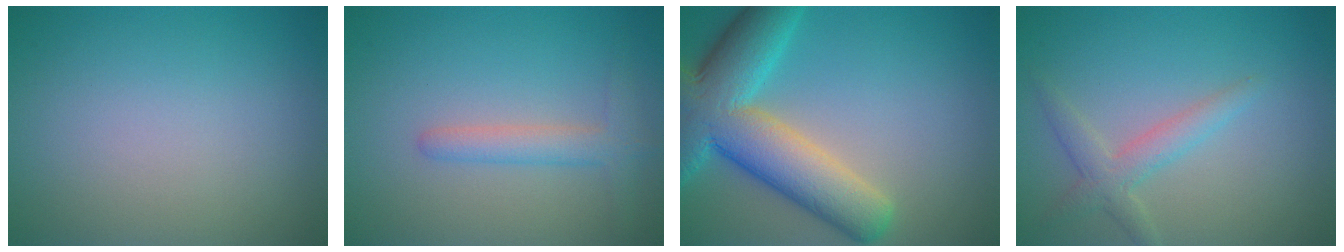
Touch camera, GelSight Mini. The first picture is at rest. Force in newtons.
{"total": 2.6, "press": 2.6, "slide": 0.1}
{"total": 10.4, "press": 10.4, "slide": 0.7}
{"total": 2.5, "press": 2.5, "slide": 0.1}